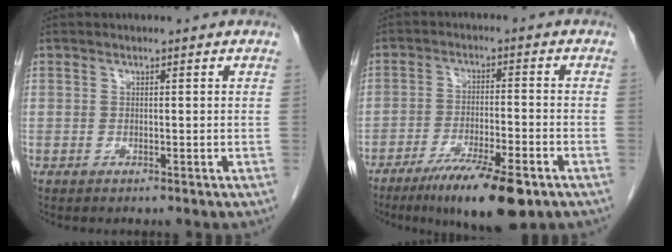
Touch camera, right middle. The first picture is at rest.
{"total": 11.6, "force": [-7.5, 1.6, 8.8], "torque": [-0.144, -0.026, -0.118]}